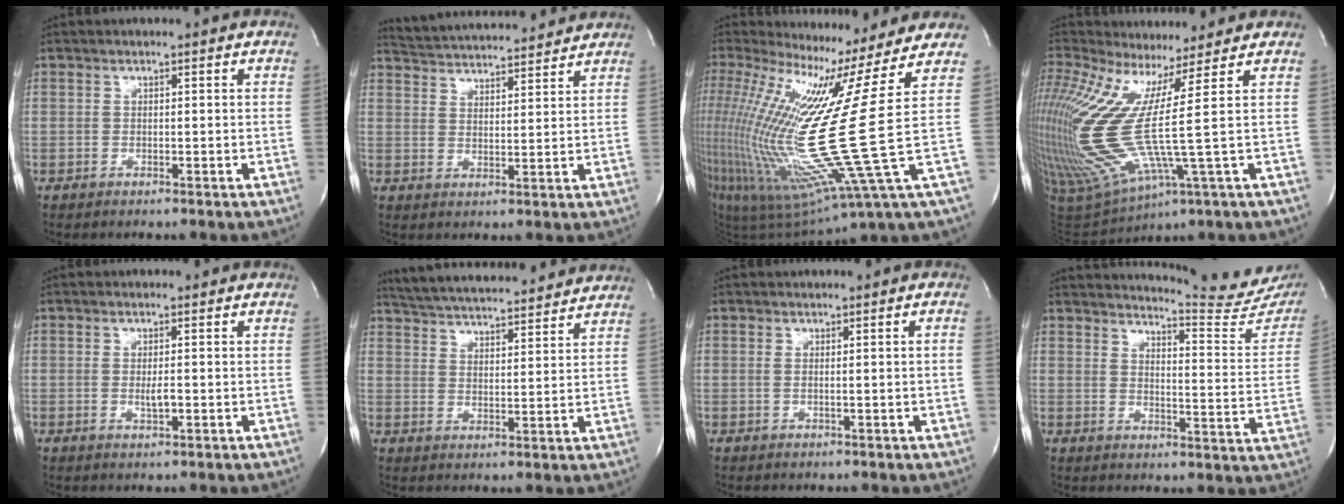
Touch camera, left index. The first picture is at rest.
{"total": 14.3, "force": [13.7, 1.7, 3.9], "torque": [-0.072, 0.026, 0.203]}
{"total": 22.7, "force": [7.2, -3.7, 21.2], "torque": [-0.429, -0.054, 0.128]}
{"total": 16.7, "force": [4.8, -0.6, 16.0], "torque": [-0.364, -0.013, 0.099]}
{"total": 2.0, "force": [-0.3, 0.5, 1.9], "torque": [-0.039, -0.002, -0.005]}
{"total": 18.2, "force": [17.0, 2.4, 6.1], "torque": [-0.109, 0.029, 0.245]}
{"total": 1.4, "force": [0.0, -0.3, 1.4], "torque": [-0.028, 0.006, 0.005]}
{"total": 15.9, "force": [15.6, 0.9, 3.2], "torque": [-0.039, -0.102, 0.168]}